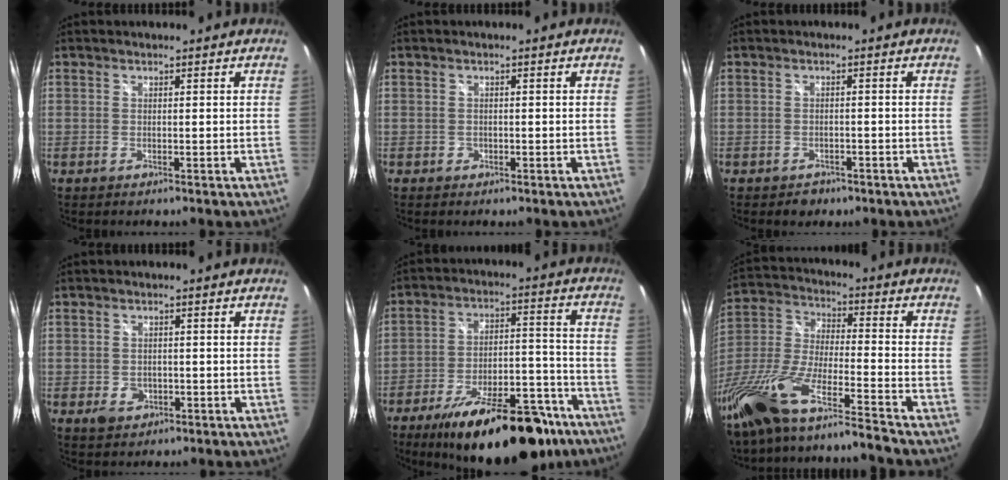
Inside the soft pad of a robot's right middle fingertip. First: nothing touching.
{"total": 1.2, "force": [-0.5, 1.1, 0.2], "torque": [-0.002, -0.001, -0.006]}
{"total": 3.2, "force": [-2.4, 2.0, 0.6], "torque": [-0.017, 0.000, -0.033]}
{"total": 3.5, "force": [-1.2, 2.8, 1.6], "torque": [-0.033, -0.002, -0.013]}
{"total": 25.8, "force": [-18.9, 9.2, 15.0], "torque": [-0.234, -0.003, -0.259]}
{"total": 18.7, "force": [-15.2, 0.2, 11.0], "torque": [-0.223, -0.039, -0.291]}